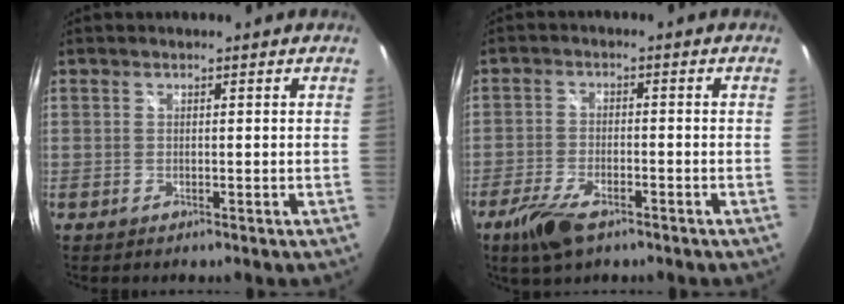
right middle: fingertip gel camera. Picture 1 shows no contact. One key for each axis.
{"total": 8.0, "fx": -5.2, "fy": 3.1, "fz": 5.2, "tx": -0.132, "ty": -0.020, "tz": -0.098}